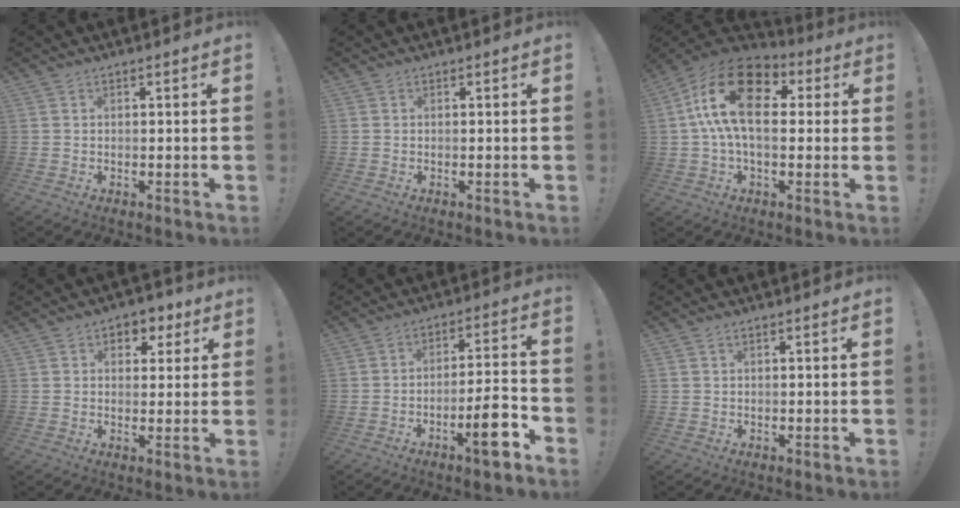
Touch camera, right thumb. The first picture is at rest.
{"total": 0.0}
{"total": 23.0, "force": [2.1, 11.5, 19.8], "torque": [-0.371, 0.006, 0.039]}
{"total": 5.3, "force": [2.0, 4.3, 2.3], "torque": [-0.026, -0.005, 0.037]}
{"total": 11.6, "force": [-5.9, 2.3, 9.7], "torque": [-0.125, 0.027, -0.096]}
{"total": 0.8, "force": [0.5, 0.4, 0.5], "torque": [-0.012, 0.003, 0.009]}